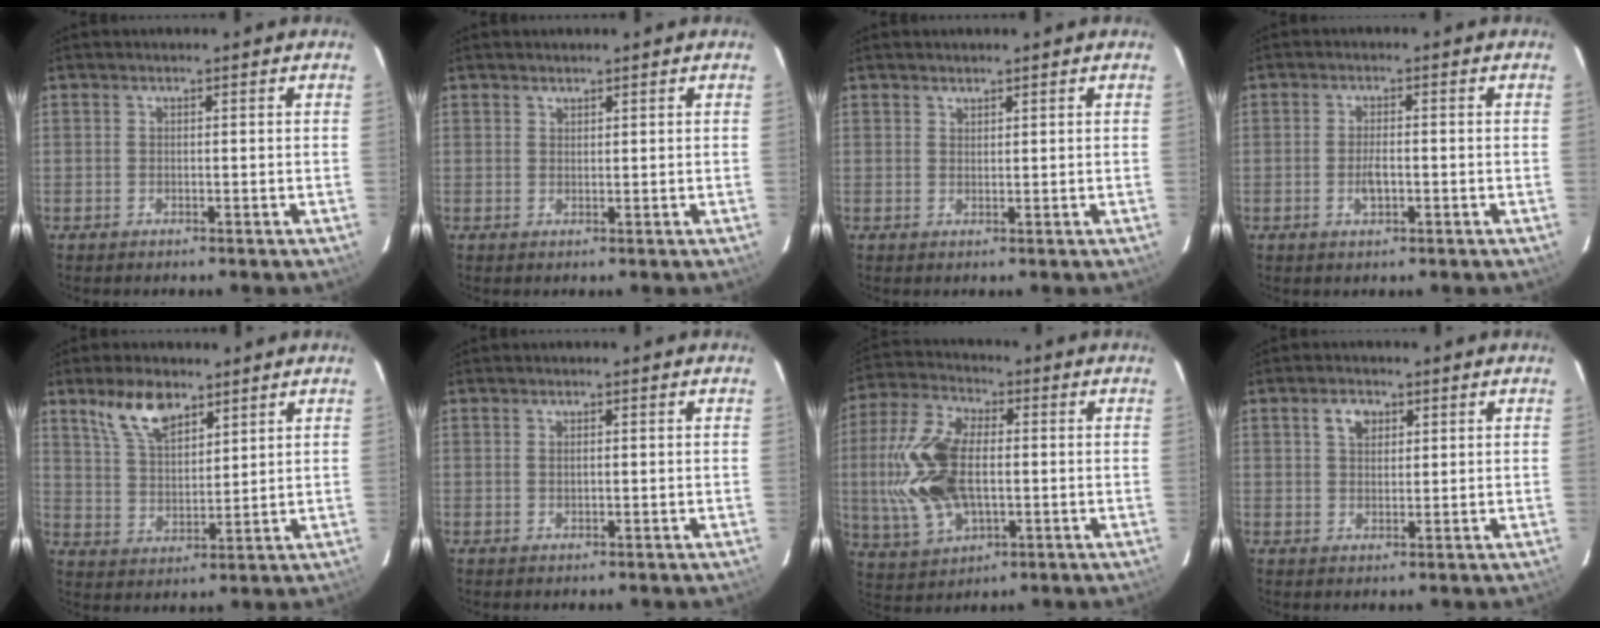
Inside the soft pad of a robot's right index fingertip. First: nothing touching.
{"total": 0.9, "force": [0.8, 0.4, 0.0], "torque": [-0.001, 0.001, 0.016]}
{"total": 1.1, "force": [1.0, 0.5, 0.1], "torque": [-0.001, 0.002, 0.019]}
{"total": 3.2, "force": [-1.0, 1.3, 2.7], "torque": [-0.054, -0.001, -0.016]}
{"total": 9.3, "force": [6.2, 4.2, 5.5], "torque": [-0.102, 0.013, 0.125]}
{"total": 0.8, "force": [0.3, 0.5, 0.6], "torque": [-0.012, 0.001, 0.005]}
{"total": 18.2, "force": [-0.4, 10.5, 14.8], "torque": [-0.331, 0.010, 0.003]}
{"total": 3.6, "force": [1.7, 2.4, 2.1], "torque": [-0.034, 0.010, 0.031]}